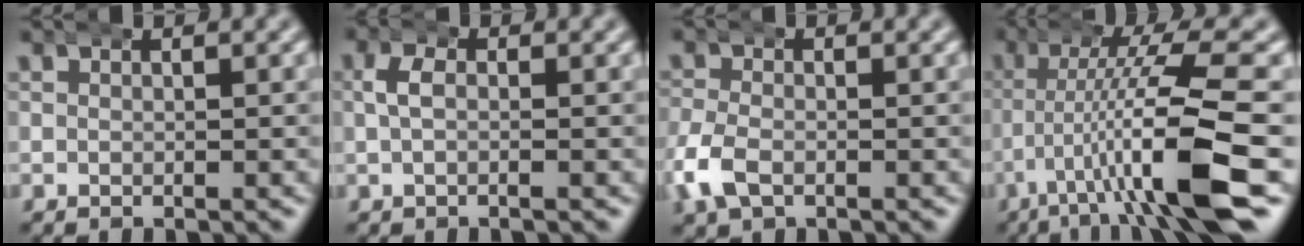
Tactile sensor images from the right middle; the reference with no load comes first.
{"total": 1.6, "force": [0.0, 0.7, 1.5], "torque": [-0.038, 0.003, -0.002]}
{"total": 3.3, "force": [-1.3, 2.3, 2.0], "torque": [-0.063, -0.005, -0.021]}
{"total": 10.2, "force": [-2.1, 1.5, 9.9], "torque": [-0.147, 0.000, -0.034]}